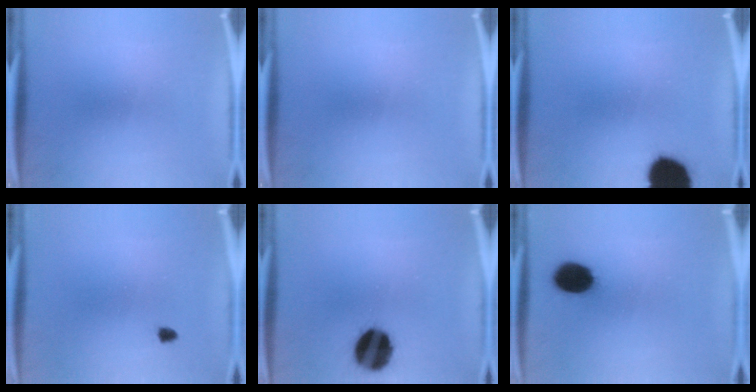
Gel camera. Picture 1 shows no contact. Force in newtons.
{"total": 0.0}
{"total": 14.1}
{"total": 1.0}
{"total": 14.7}
{"total": 10.5}